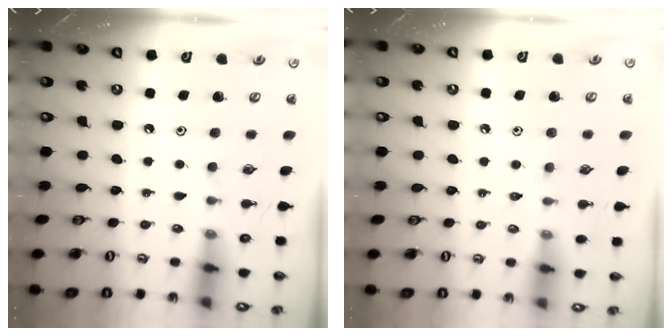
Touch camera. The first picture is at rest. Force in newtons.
{"total": 2.4, "press": 2.4, "slide": 0.5}